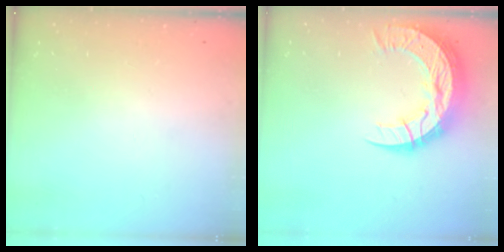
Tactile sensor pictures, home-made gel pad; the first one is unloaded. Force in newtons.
{"total": 15.4, "press": 15.3, "slide": 1.1}